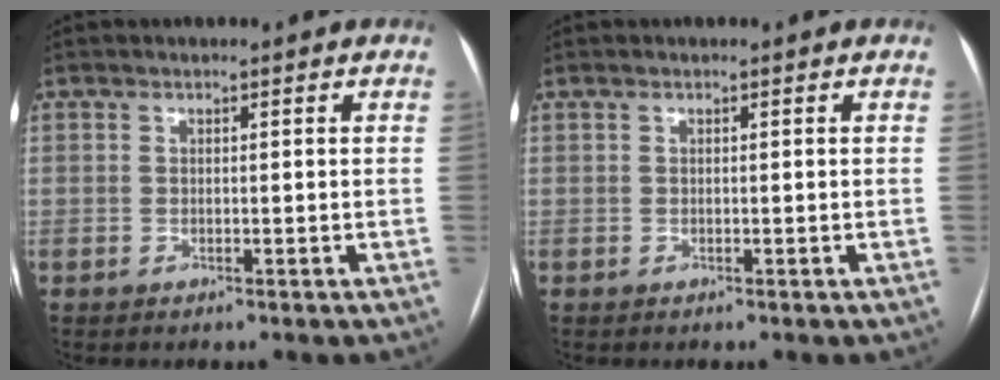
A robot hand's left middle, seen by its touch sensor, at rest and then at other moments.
{"total": 0.0}